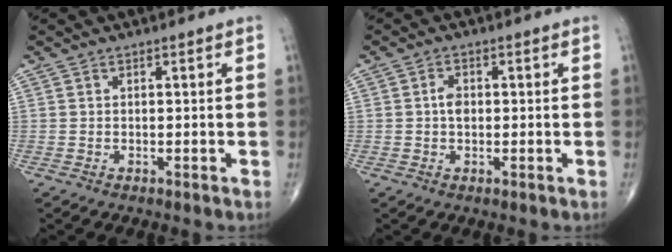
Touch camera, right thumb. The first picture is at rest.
{"total": 2.4, "force": [0.0, 1.6, 1.8], "torque": [-0.030, 0.003, -0.004]}